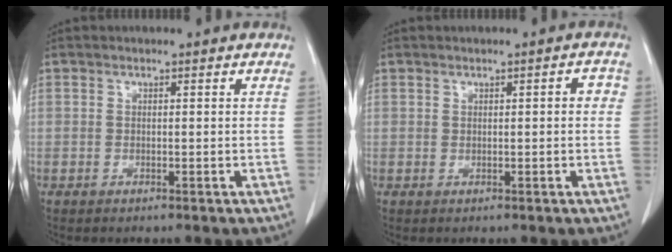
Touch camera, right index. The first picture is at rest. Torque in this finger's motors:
{"motor_torque": [0.04, -0.01, 0.01, 0.00]}